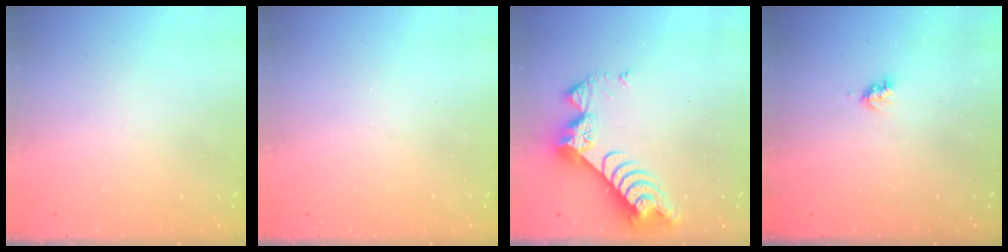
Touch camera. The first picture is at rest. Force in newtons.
{"total": 0.0}
{"total": 10.7, "press": 10.7, "slide": 0.9}
{"total": 3.6, "press": 3.6, "slide": 0.5}